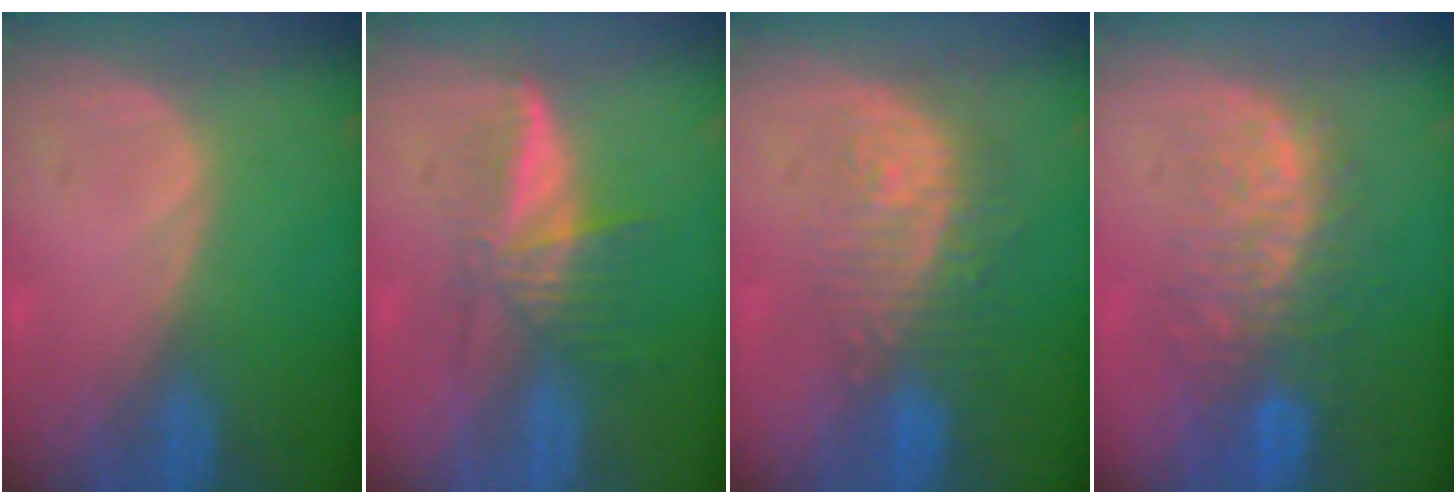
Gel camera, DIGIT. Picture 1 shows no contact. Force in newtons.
{"total": 5.9, "press": 5.5, "slide": 2.3}
{"total": 9.3, "press": 8.1, "slide": 4.5}
{"total": 9.5, "press": 8.5, "slide": 4.2}